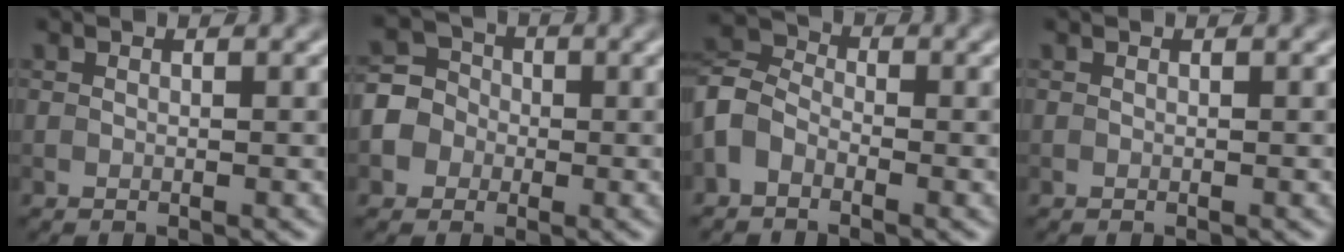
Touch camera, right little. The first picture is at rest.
{"total": 5.4, "force": [-1.7, 5.0, 1.3], "torque": [-0.012, 0.011, -0.050]}
{"total": 3.8, "force": [-1.7, 2.5, 2.2], "torque": [-0.049, 0.011, -0.051]}
{"total": 0.0}